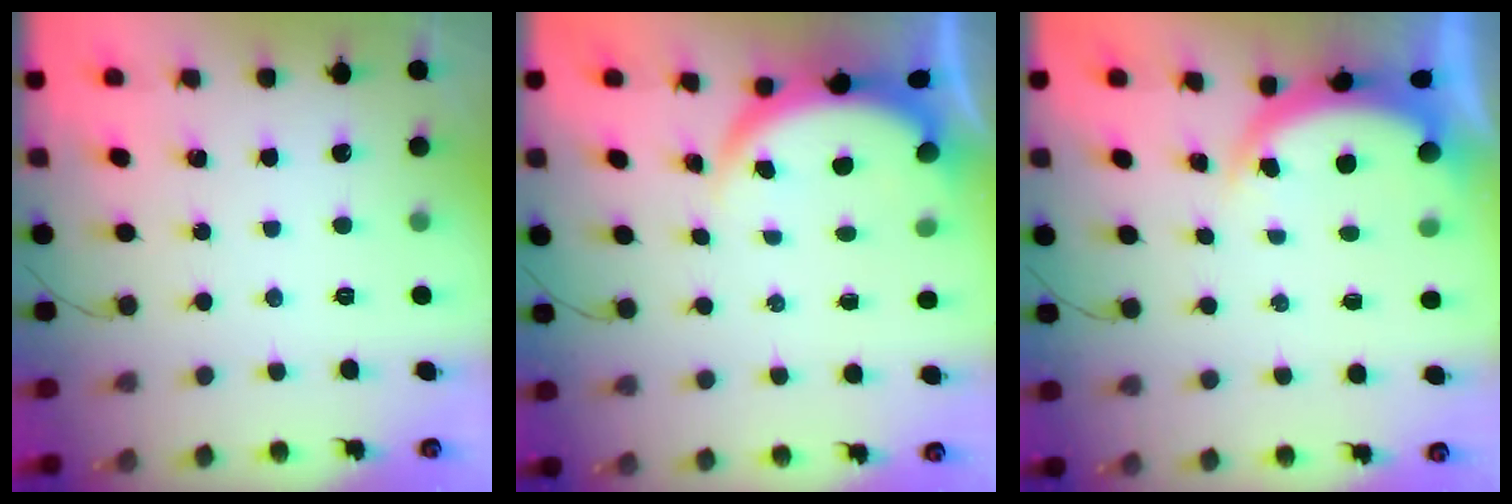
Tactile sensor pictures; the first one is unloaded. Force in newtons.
{"total": 3.8, "press": 3.8, "slide": 0.6}
{"total": 4.6, "press": 4.5, "slide": 0.2}